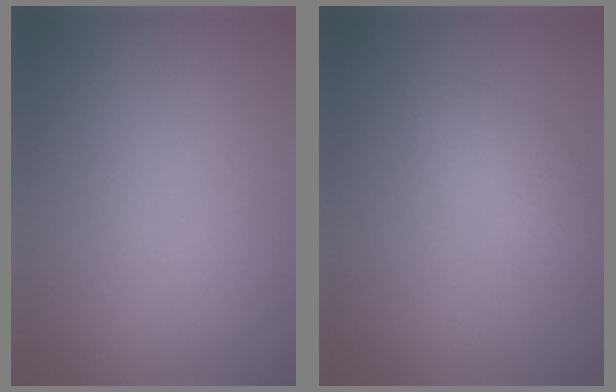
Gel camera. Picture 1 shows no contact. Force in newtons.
{"total": 1.6, "press": 1.6, "slide": 0.2}